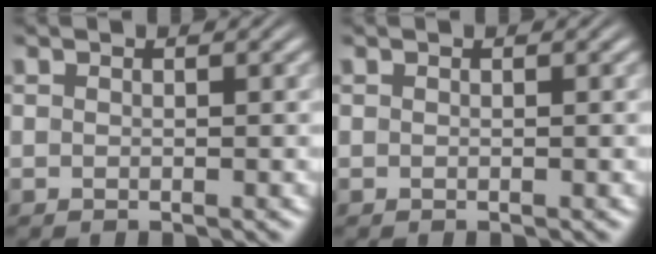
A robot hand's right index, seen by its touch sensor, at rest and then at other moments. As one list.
[{"total": 0.0}]